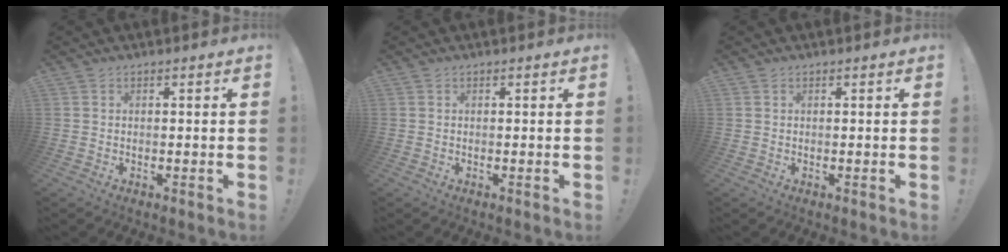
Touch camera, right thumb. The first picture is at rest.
{"total": 0.0}
{"total": 0.0}